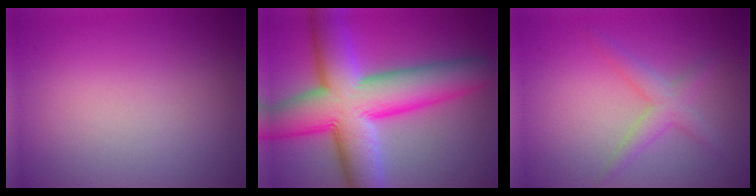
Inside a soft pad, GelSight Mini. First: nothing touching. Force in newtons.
{"total": 13.2, "press": 13.2, "slide": 0.4}
{"total": 2.3, "press": 2.3, "slide": 0.1}